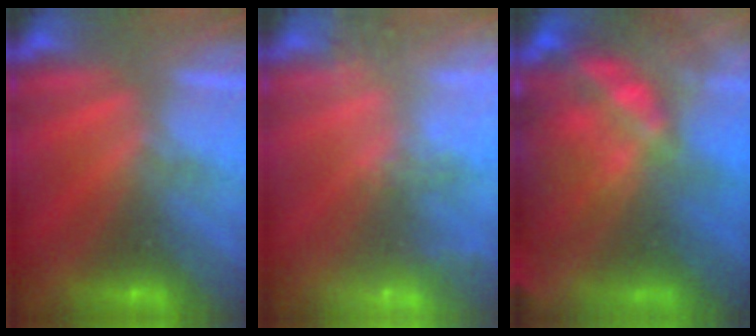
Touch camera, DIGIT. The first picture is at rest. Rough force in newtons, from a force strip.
{"total": 13.7}
{"total": 11.6}